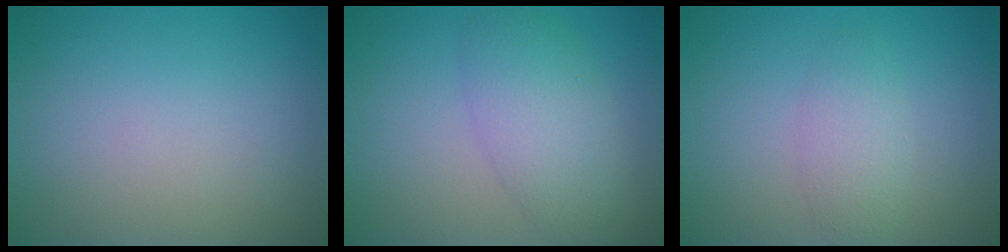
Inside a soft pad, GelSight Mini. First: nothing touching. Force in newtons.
{"total": 4.5, "press": 4.5, "slide": 0.1}
{"total": 2.3, "press": 2.3, "slide": 0.1}